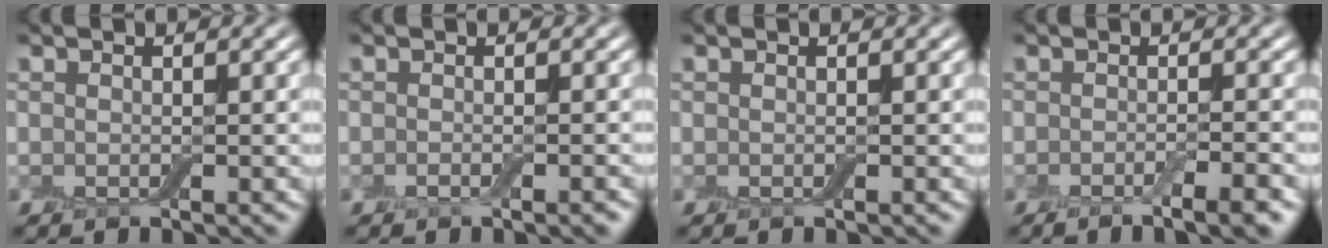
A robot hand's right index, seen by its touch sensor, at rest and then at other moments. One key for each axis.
{"total": 1.1, "fx": -0.6, "fy": 0.3, "fz": 0.9, "tx": -0.011, "ty": -0.003, "tz": -0.012}
{"total": 0.0}
{"total": 3.7, "fx": -2.1, "fy": 0.8, "fz": 2.9, "tx": -0.033, "ty": -0.002, "tz": -0.034}